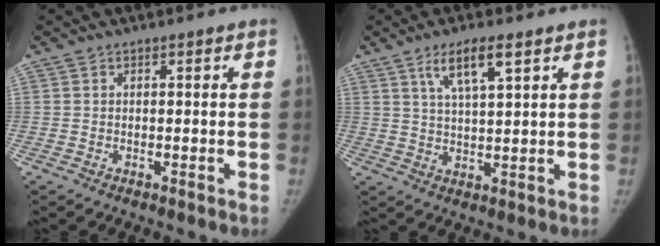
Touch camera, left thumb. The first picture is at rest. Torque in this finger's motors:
{"motor_torque": [0.45, 0.03, 0.69, -0.81, 0.13]}